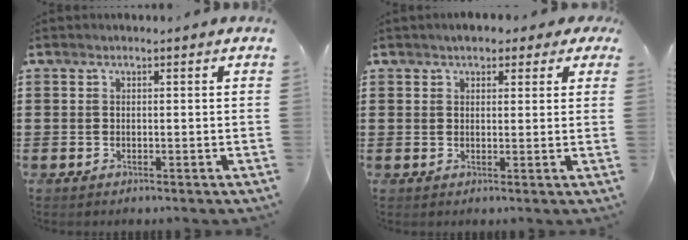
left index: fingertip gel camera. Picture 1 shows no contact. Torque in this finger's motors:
{"motor_torque": [1.13, -1.01, 0.29, 0.08]}